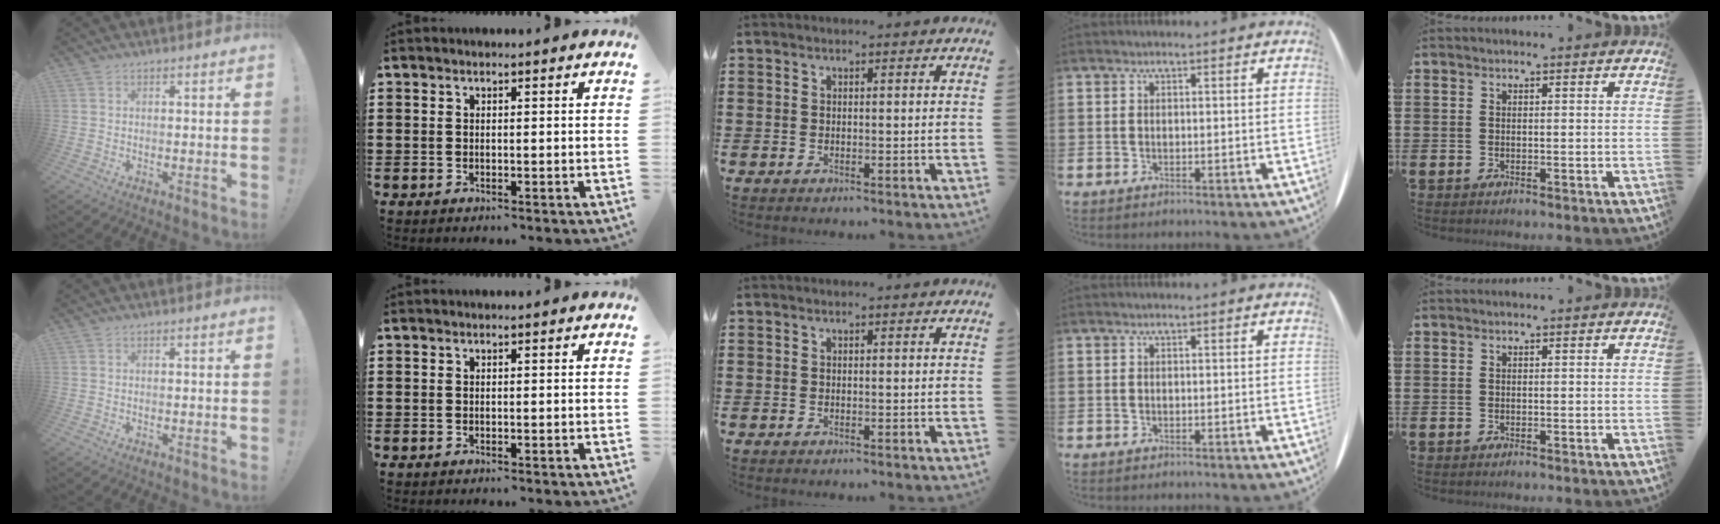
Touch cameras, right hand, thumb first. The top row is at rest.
{}